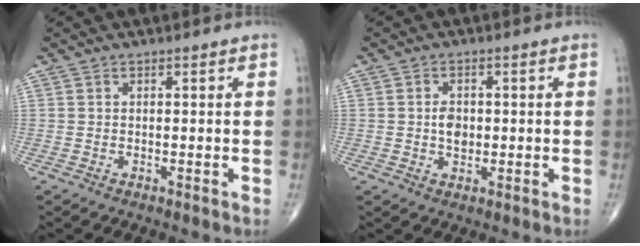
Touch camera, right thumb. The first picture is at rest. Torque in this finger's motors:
{"motor_torque": [0.90, 0.65, 0.35, -0.18, 0.01]}